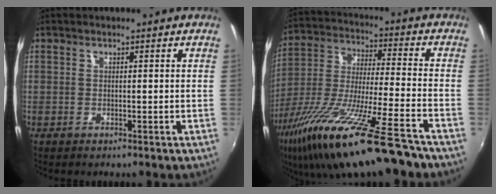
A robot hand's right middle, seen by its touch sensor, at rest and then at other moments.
{"total": 23.2, "force": [-15.9, 1.9, 16.8], "torque": [-0.314, -0.069, -0.275]}